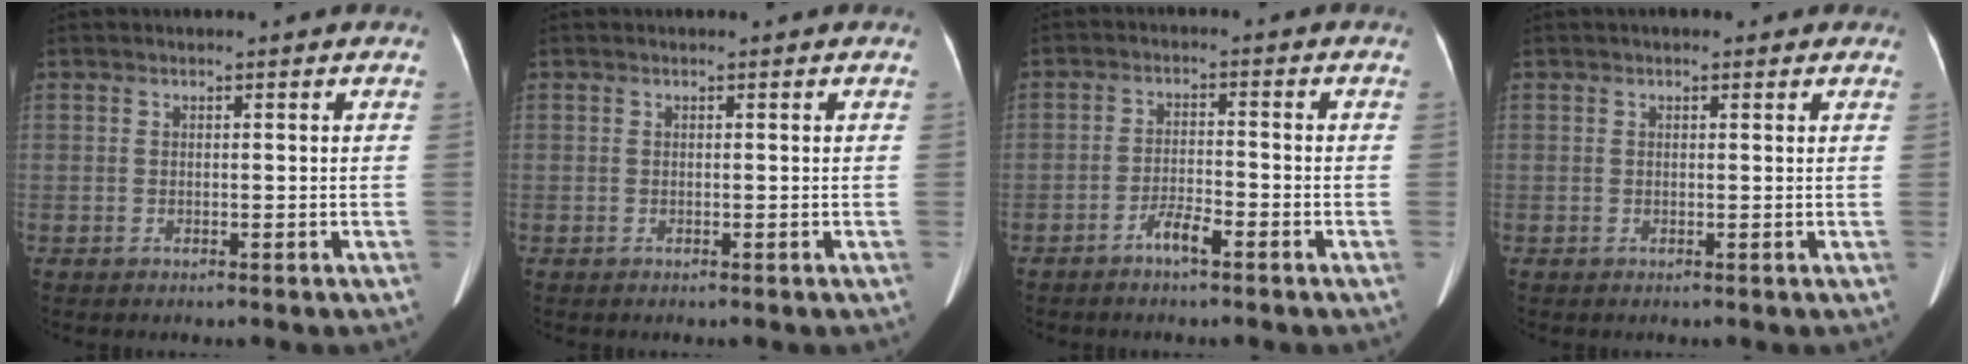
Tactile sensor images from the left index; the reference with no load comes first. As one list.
[{"total": 0.0}, {"total": 3.4, "force": [-2.5, 0.5, 2.3], "torque": [-0.045, 0.000, -0.046]}, {"total": 2.1, "force": [1.4, 1.0, 1.2], "torque": [-0.015, 0.016, 0.013]}]